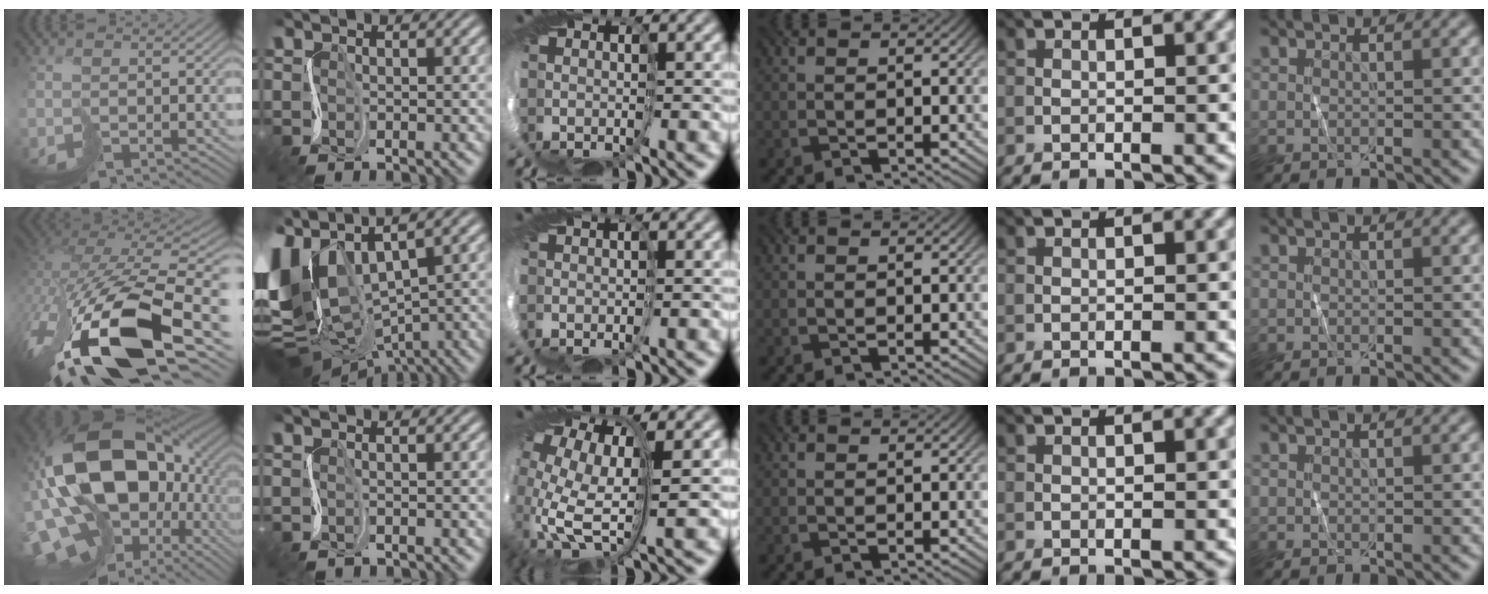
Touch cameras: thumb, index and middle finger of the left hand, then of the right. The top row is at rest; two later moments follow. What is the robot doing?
{"motion": "cut", "object": "tape"}